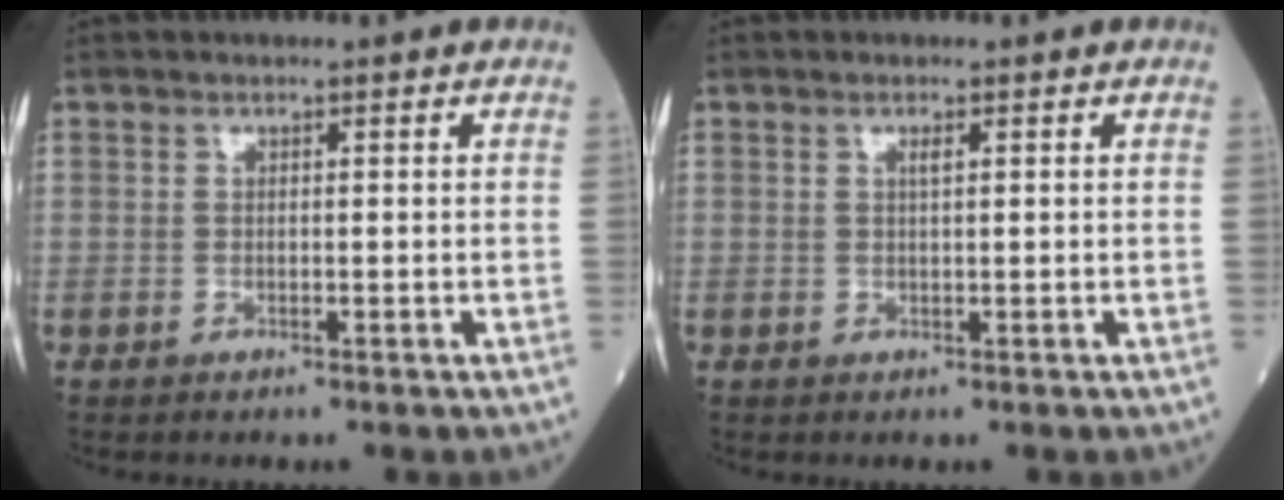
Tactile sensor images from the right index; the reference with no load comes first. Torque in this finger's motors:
{"motor_torque": [0.10, 0.12, 0.18, 0.03]}